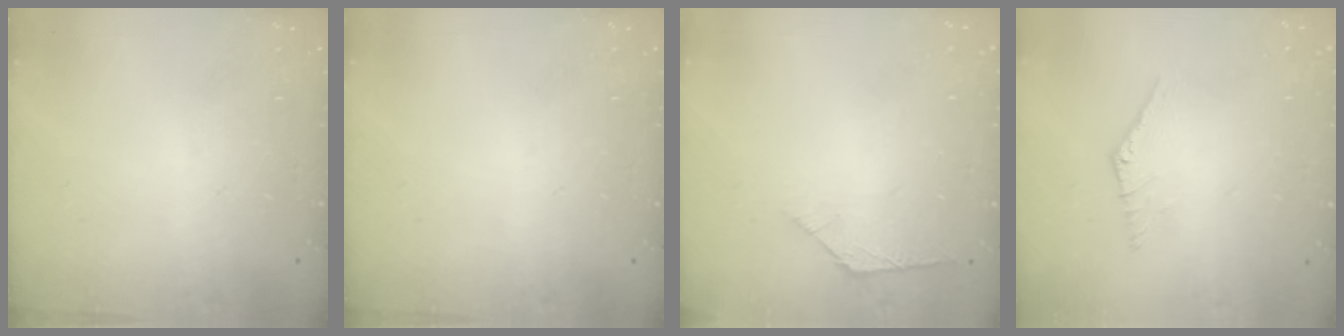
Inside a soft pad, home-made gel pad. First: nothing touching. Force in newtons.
{"total": 0.0}
{"total": 2.5, "press": 2.4, "slide": 0.7}
{"total": 0.0}